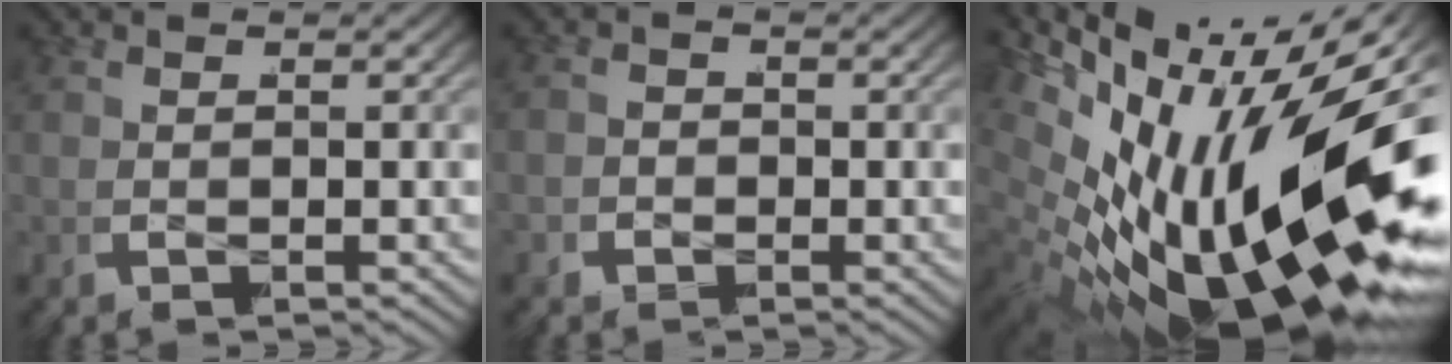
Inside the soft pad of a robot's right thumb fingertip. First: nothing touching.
{"total": 0.9, "force": [-0.5, 0.8, 0.0], "torque": [0.015, 0.005, -0.017]}
{"total": 20.9, "force": [-2.4, 11.2, 17.5], "torque": [-0.293, -0.030, -0.010]}